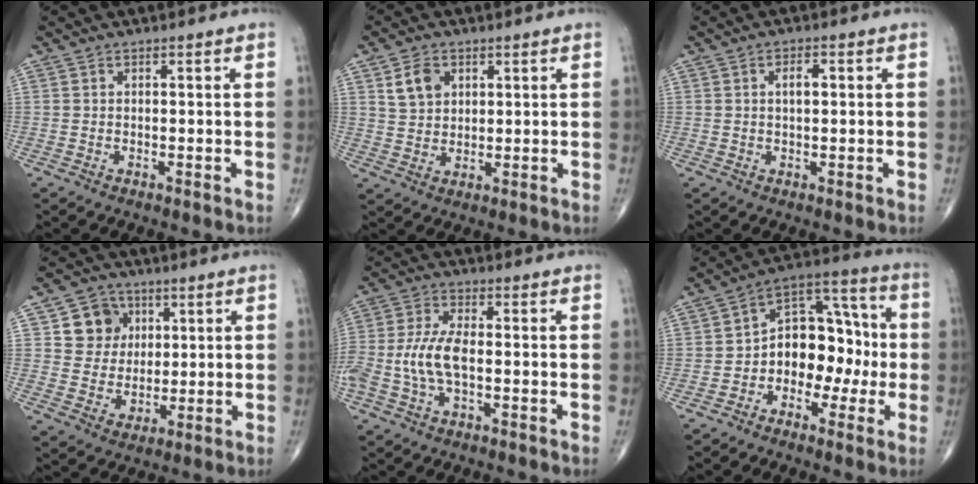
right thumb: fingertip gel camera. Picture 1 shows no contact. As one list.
[{"total": 5.6, "force": [2.4, 4.1, 3.0], "torque": [-0.038, -0.011, 0.047]}, {"total": 2.8, "force": [0.5, 1.3, 2.5], "torque": [-0.041, 0.005, 0.008]}, {"total": 9.2, "force": [2.9, 8.3, 2.8], "torque": [-0.008, -0.006, 0.052]}, {"total": 8.9, "force": [-1.4, 4.2, 7.8], "torque": [-0.185, 0.020, -0.030]}, {"total": 13.9, "force": [-2.0, 9.5, 10.0], "torque": [-0.108, 0.056, -0.043]}]